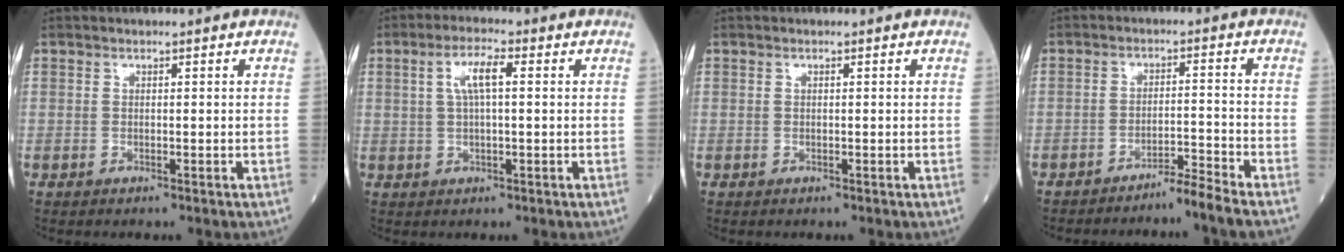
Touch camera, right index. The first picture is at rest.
{"total": 4.9, "force": [1.3, 1.0, 4.6], "torque": [-0.093, 0.013, 0.026]}
{"total": 0.0}
{"total": 4.2, "force": [-3.7, -1.6, 1.3], "torque": [-0.017, -0.012, -0.067]}